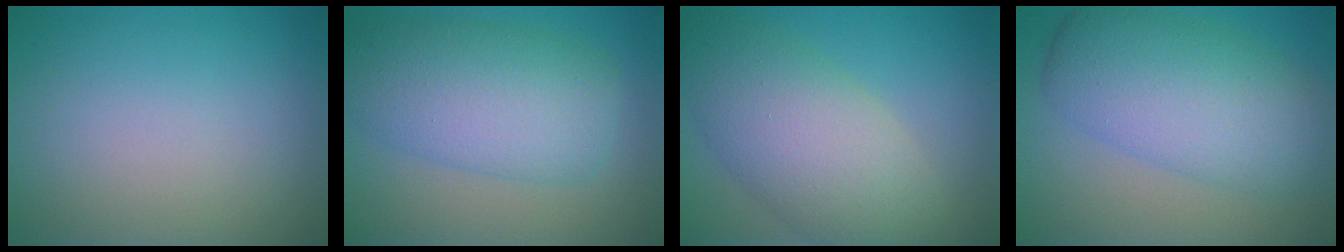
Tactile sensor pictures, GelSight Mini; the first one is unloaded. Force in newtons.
{"total": 8.0, "press": 8.0, "slide": 0.2}
{"total": 8.6, "press": 8.6, "slide": 0.4}
{"total": 8.2, "press": 8.2, "slide": 0.1}